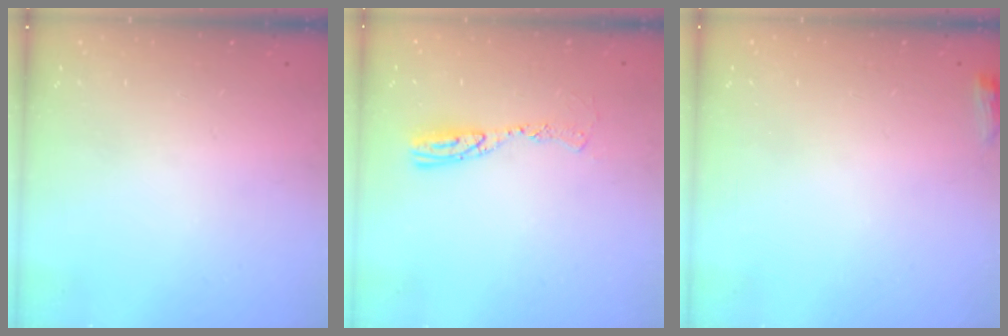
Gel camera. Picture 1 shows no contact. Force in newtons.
{"total": 9.5, "press": 9.5, "slide": 0.9}
{"total": 4.7, "press": 4.6, "slide": 0.8}